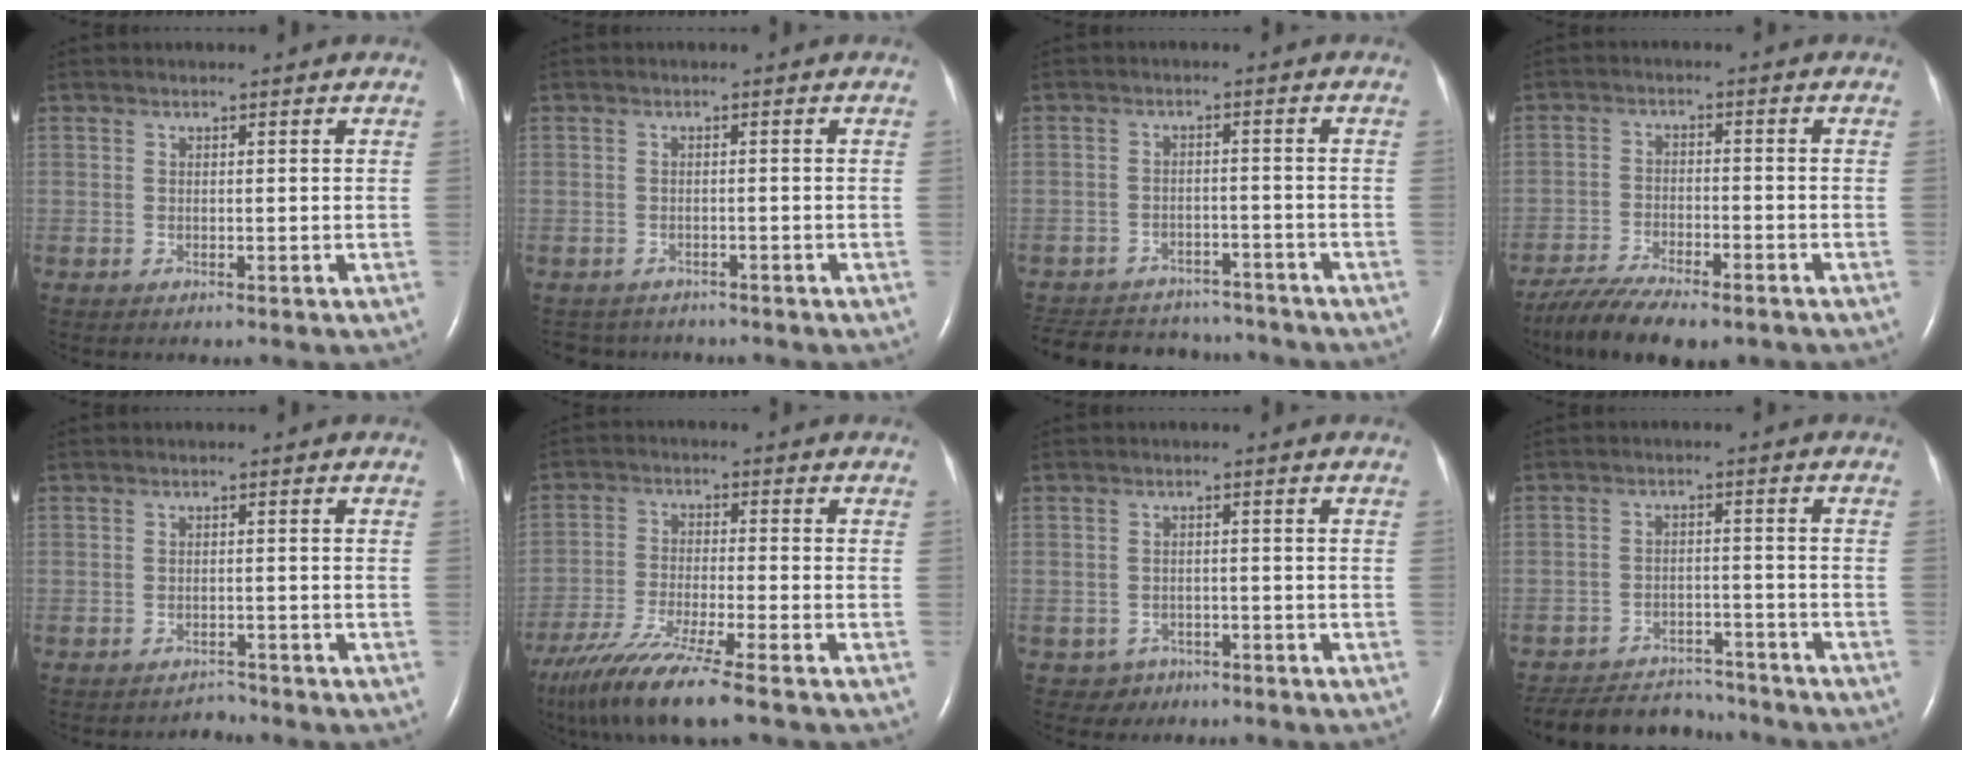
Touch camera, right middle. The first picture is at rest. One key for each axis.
{"total": 3.9, "fx": -3.6, "fy": 1.6, "fz": 0.0, "tx": -0.002, "ty": -0.001, "tz": -0.049}
{"total": 16.5, "fx": -14.6, "fy": 5.9, "fz": 4.9, "tx": -0.128, "ty": 0.000, "tz": -0.197}
{"total": 11.5, "fx": -9.0, "fy": 3.1, "fz": 6.4, "tx": -0.110, "ty": -0.017, "tz": -0.146}
{"total": 1.4, "fx": -1.3, "fy": 0.1, "fz": -0.5, "tx": 0.009, "ty": -0.006, "tz": -0.018}
{"total": 12.7, "fx": -9.4, "fy": 0.0, "fz": 8.5, "tx": -0.165, "ty": -0.041, "tz": -0.165}
{"total": 2.7, "fx": -1.6, "fy": 2.1, "fz": -0.2, "tx": 0.001, "ty": 0.012, "tz": -0.020}
{"total": 12.3, "fx": -11.6, "fy": 3.3, "fz": 2.6, "tx": -0.047, "ty": 0.001, "tz": -0.166}